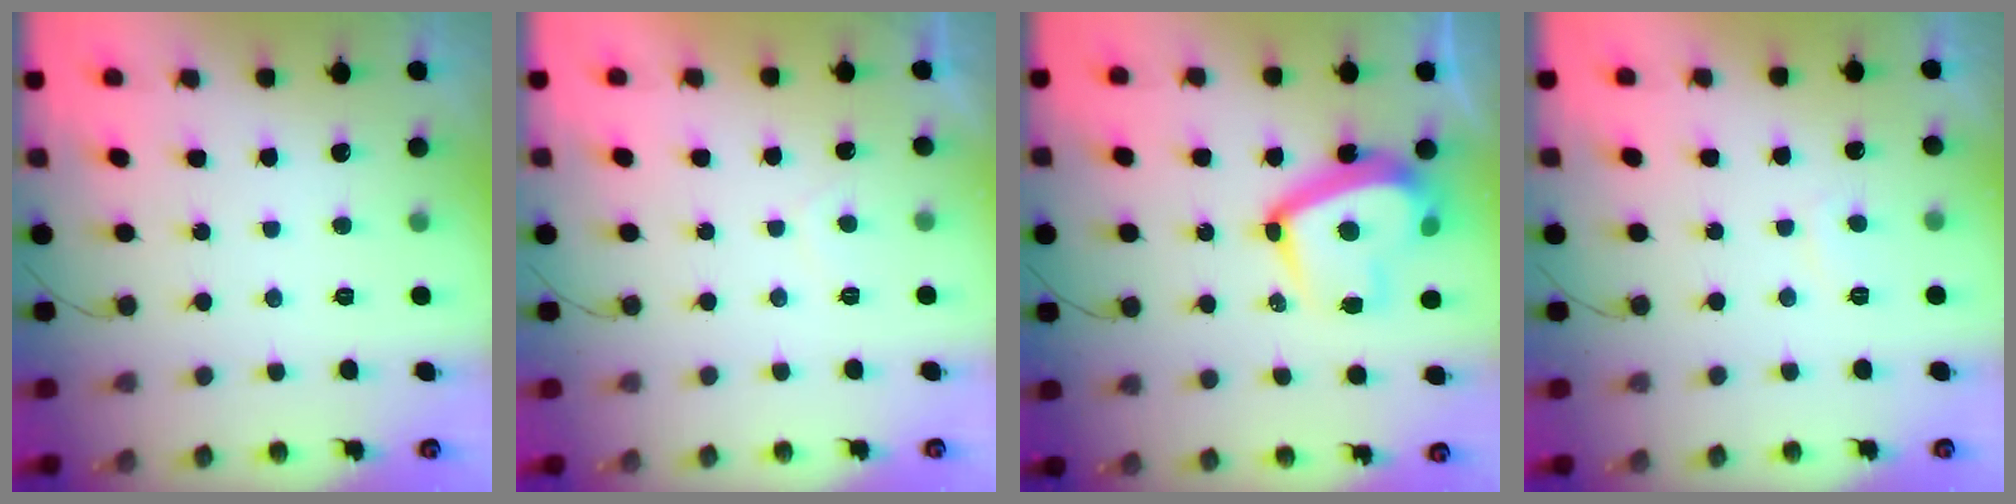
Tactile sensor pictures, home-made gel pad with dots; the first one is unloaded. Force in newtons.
{"total": 1.1, "press": 1.0, "slide": 0.5}
{"total": 16.9, "press": 16.8, "slide": 1.4}
{"total": 1.8, "press": 1.7, "slide": 0.6}